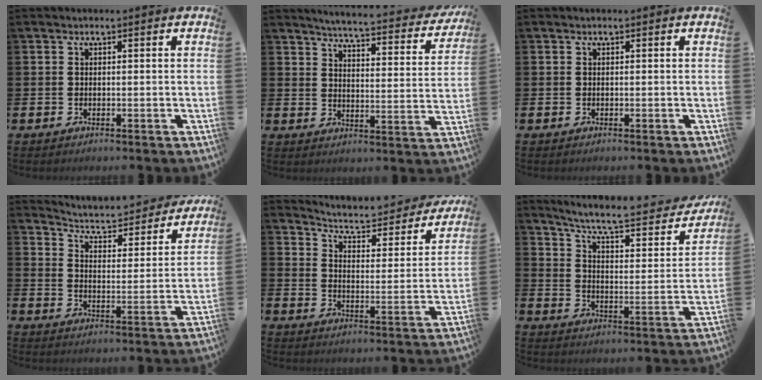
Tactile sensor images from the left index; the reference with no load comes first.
{"total": 4.9, "force": [4.6, 0.3, 1.6], "torque": [-0.046, -0.041, 0.071]}
{"total": 0.0}
{"total": 5.0, "force": [4.7, 1.1, 1.3], "torque": [-0.046, -0.042, 0.070]}
{"total": 5.5, "force": [5.1, 1.1, 1.6], "torque": [-0.052, -0.042, 0.079]}
{"total": 8.0, "force": [6.9, 1.7, 3.6], "torque": [-0.094, -0.049, 0.111]}